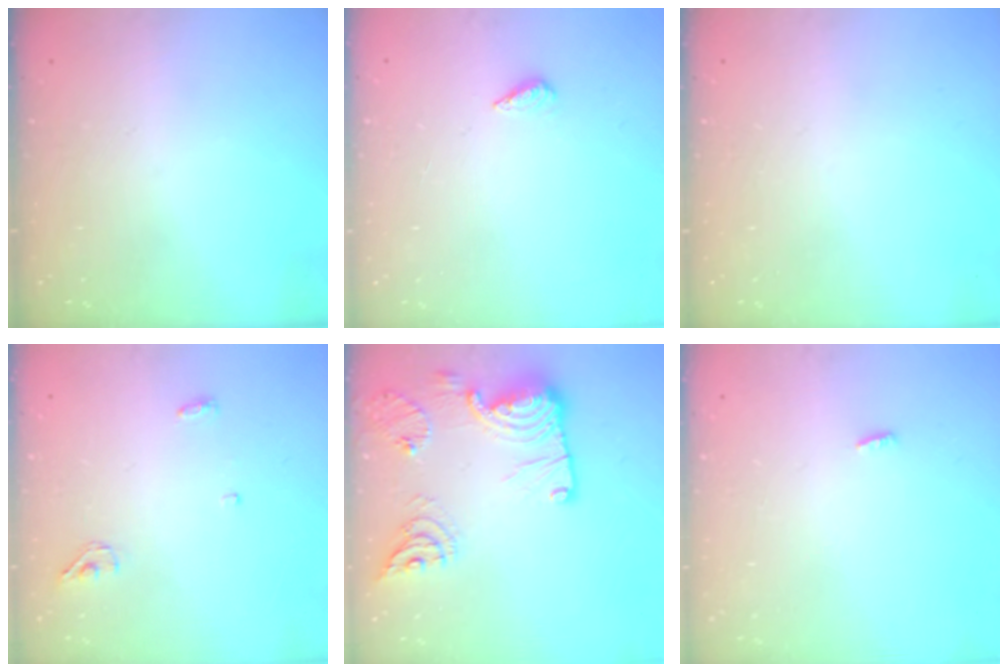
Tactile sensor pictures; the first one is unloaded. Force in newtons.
{"total": 2.1, "press": 1.9, "slide": 0.8}
{"total": 0.0}
{"total": 3.8, "press": 3.5, "slide": 1.4}
{"total": 19.2, "press": 19.2, "slide": 1.1}
{"total": 2.3, "press": 2.1, "slide": 0.8}